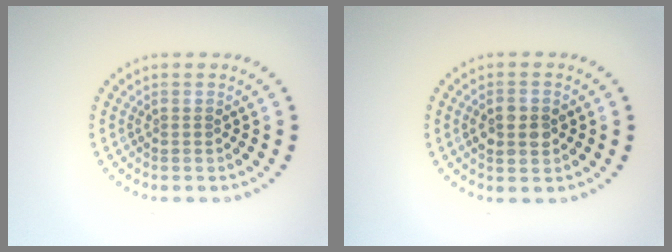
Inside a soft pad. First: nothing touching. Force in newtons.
{"total": 2.9, "press": 2.9, "slide": 0.1}